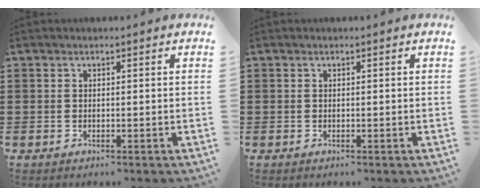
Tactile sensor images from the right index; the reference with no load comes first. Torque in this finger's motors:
{"motor_torque": [-0.19, 0.19, 0.00, 0.01]}